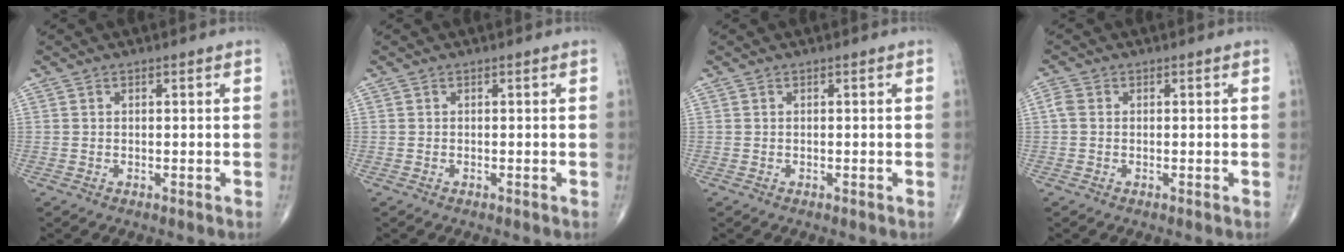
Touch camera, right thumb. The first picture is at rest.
{"total": 0.0}
{"total": 0.0}
{"total": 1.8, "force": [0.1, 1.4, 1.1], "torque": [-0.026, 0.005, -0.003]}